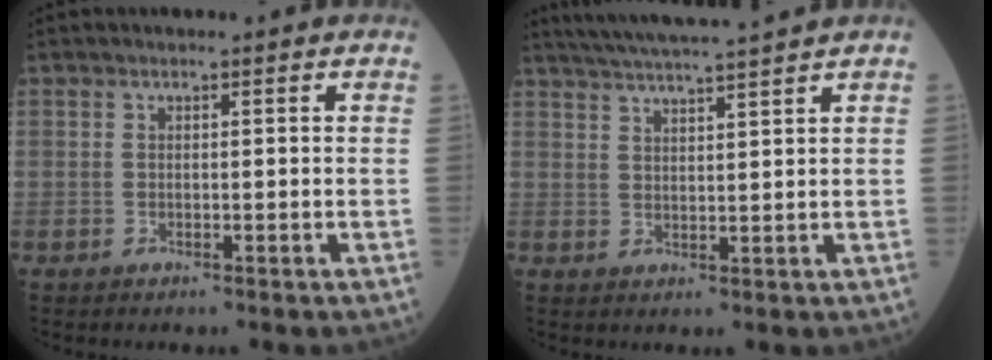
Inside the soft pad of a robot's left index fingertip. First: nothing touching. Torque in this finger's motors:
{"motor_torque": [1.06, -1.08, 0.45, 0.08]}